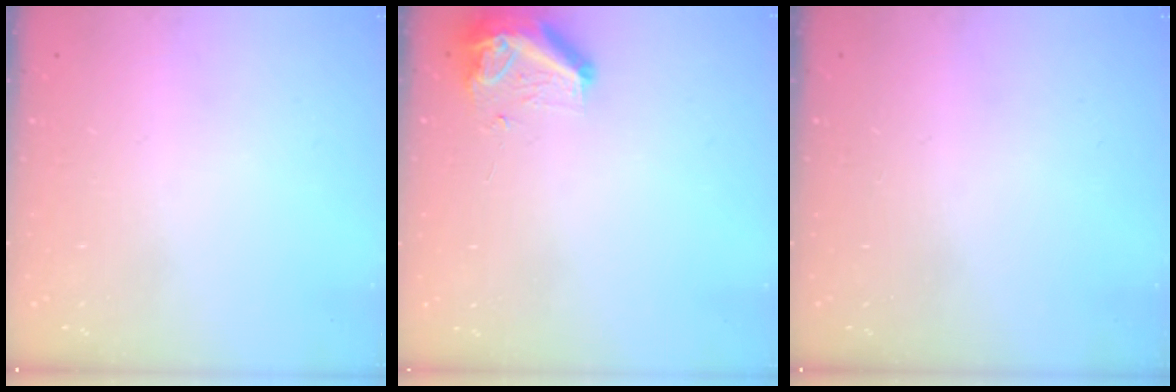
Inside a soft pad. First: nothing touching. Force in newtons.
{"total": 8.5, "press": 8.5, "slide": 0.5}
{"total": 0.0}